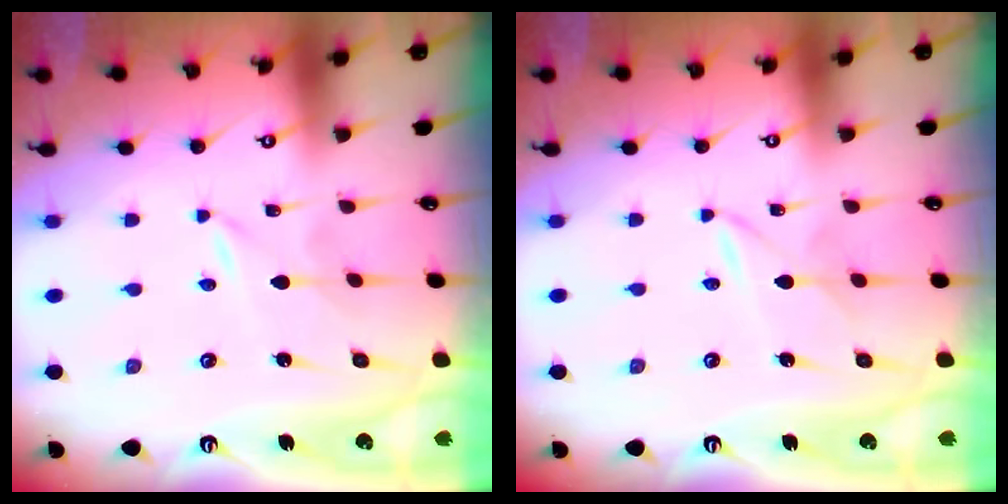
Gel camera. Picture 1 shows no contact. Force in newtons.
{"total": 1.8, "press": 1.8, "slide": 0.2}